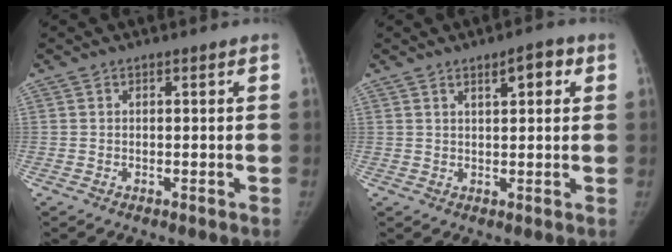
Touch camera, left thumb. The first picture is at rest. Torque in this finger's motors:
{"motor_torque": [-0.05, 0.25, 0.05, 0.00, -0.02]}